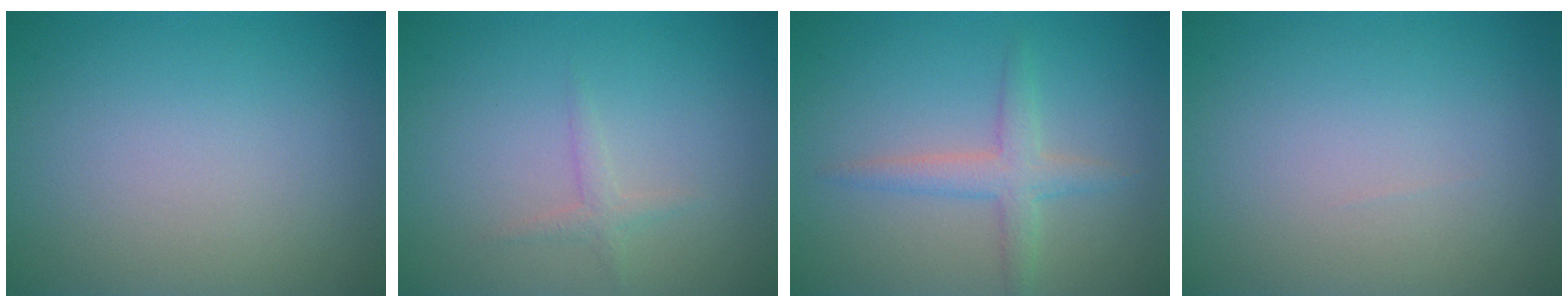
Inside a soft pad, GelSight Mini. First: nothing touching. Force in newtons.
{"total": 1.1, "press": 1.1, "slide": 0.1}
{"total": 2.4, "press": 2.4, "slide": 0.1}
{"total": 0.0}